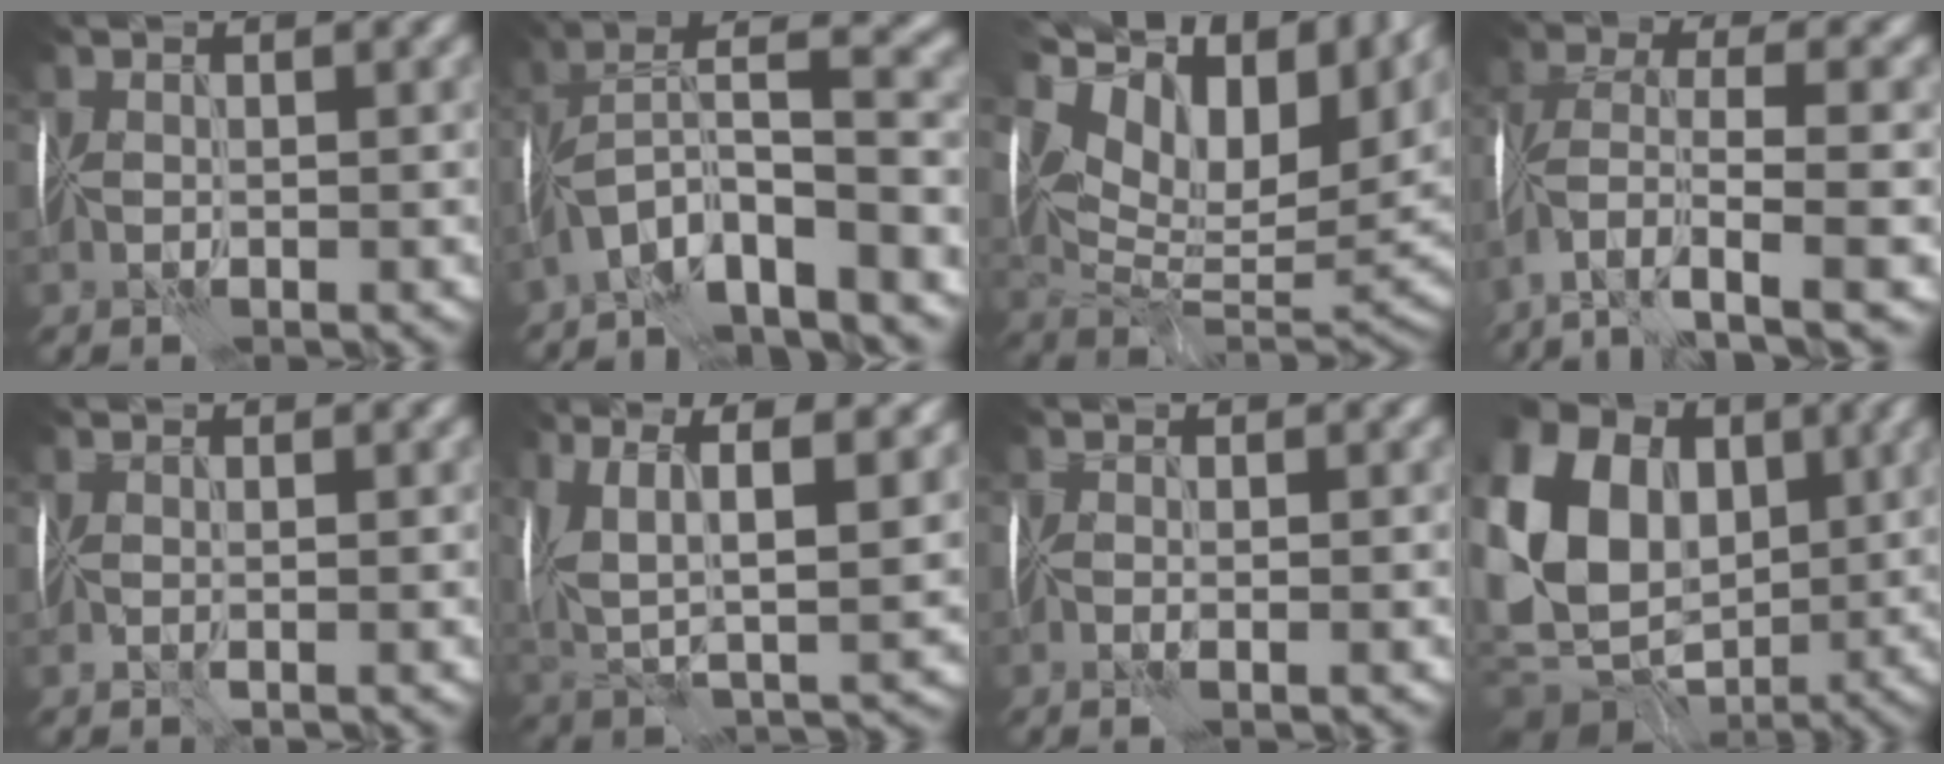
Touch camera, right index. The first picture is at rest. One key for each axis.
{"total": 9.2, "fx": -5.1, "fy": 2.2, "fz": 7.4, "tx": -0.111, "ty": 0.025, "tz": -0.099}
{"total": 17.5, "fx": 7.7, "fy": 9.3, "fz": 12.6, "tx": -0.212, "ty": 0.031, "tz": 0.170}
{"total": 7.9, "fx": -2.9, "fy": 2.7, "fz": 6.8, "tx": -0.130, "ty": 0.011, "tz": -0.061}
{"total": 0.8, "fx": 0.2, "fy": 0.1, "fz": 0.7, "tx": -0.015, "ty": 0.000, "tz": 0.003}
{"total": 12.0, "fx": 4.4, "fy": 4.7, "fz": 10.1, "tx": -0.202, "ty": 0.005, "tz": 0.084}
{"total": 0.9, "fx": -0.2, "fy": 0.0, "fz": 0.9, "tx": -0.021, "ty": 0.000, "tz": -0.005}
{"total": 17.2, "fx": 1.4, "fy": 13.4, "fz": 10.7, "tx": -0.239, "ty": 0.005, "tz": 0.033}